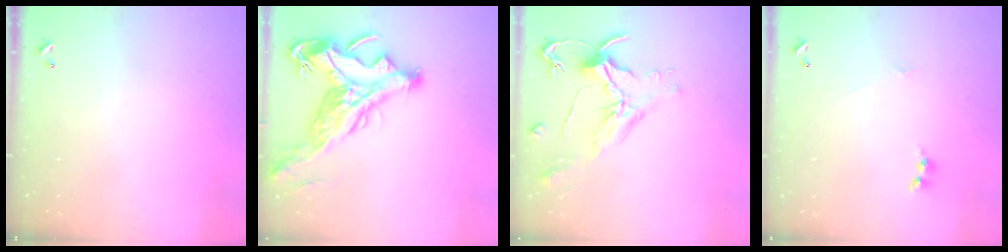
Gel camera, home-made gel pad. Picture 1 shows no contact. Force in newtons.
{"total": 9.2, "press": 8.8, "slide": 2.6}
{"total": 1.6, "press": 1.4, "slide": 0.7}
{"total": 1.6, "press": 1.6, "slide": 0.2}